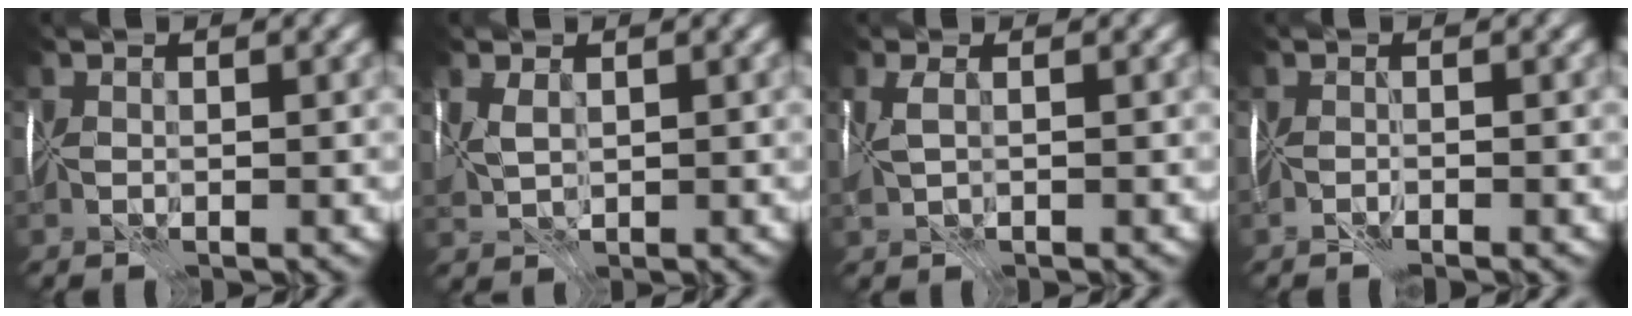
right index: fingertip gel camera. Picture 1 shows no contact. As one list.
[{"total": 2.0, "force": [0.6, 0.8, 1.8], "torque": [-0.032, -0.002, 0.015]}, {"total": 1.8, "force": [0.2, 0.2, 1.8], "torque": [-0.043, -0.002, 0.011]}, {"total": 2.0, "force": [-1.1, -1.4, -0.9], "torque": [0.022, -0.007, -0.022]}]